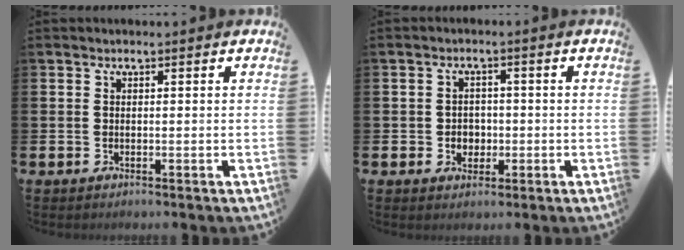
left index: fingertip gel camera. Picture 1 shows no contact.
{"total": 2.5, "force": [-0.3, 2.3, 0.9], "torque": [-0.016, 0.005, -0.012]}